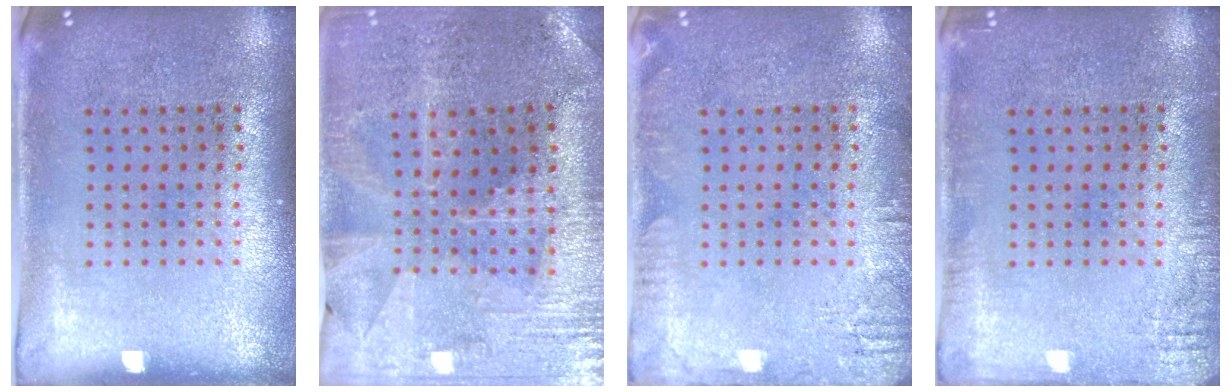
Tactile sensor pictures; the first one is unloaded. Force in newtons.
{"total": 1.4, "press": 1.3, "slide": 0.4}
{"total": 2.2, "press": 2.2, "slide": 0.3}
{"total": 1.7, "press": 1.7, "slide": 0.2}